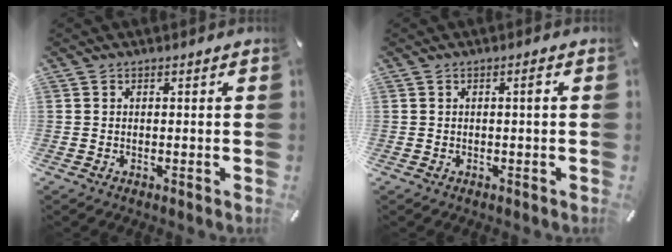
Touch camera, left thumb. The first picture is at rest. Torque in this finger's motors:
{"motor_torque": [-0.33, -0.03, 0.07, -0.28, 0.06]}